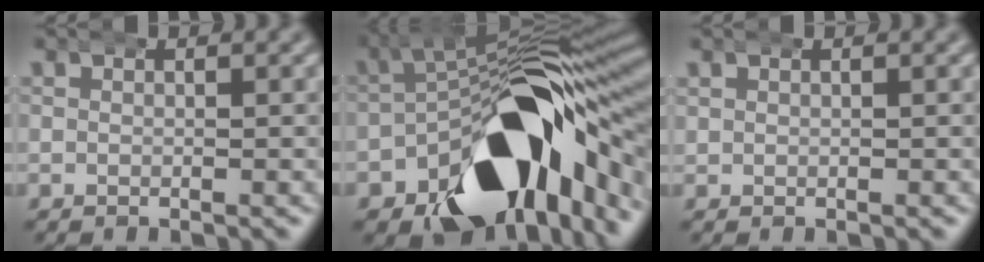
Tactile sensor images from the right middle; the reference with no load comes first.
{"total": 17.9, "force": [-6.6, 8.8, 14.1], "torque": [-0.183, -0.011, -0.087]}
{"total": 0.6, "force": [0.3, 0.4, 0.2], "torque": [-0.013, 0.002, 0.009]}